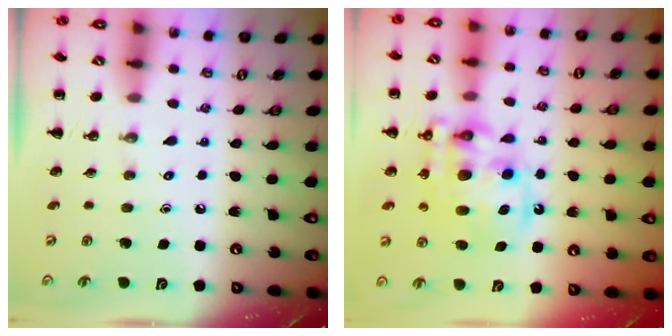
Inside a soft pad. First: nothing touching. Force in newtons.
{"total": 14.7, "press": 14.3, "slide": 3.4}